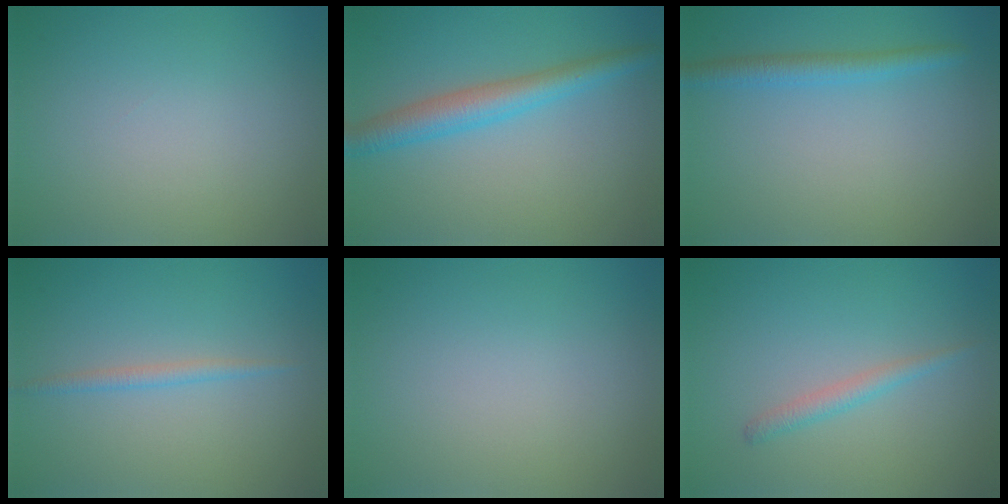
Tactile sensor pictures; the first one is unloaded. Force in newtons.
{"total": 3.9, "press": 3.9, "slide": 0.2}
{"total": 2.2, "press": 2.2, "slide": 0.2}
{"total": 1.2, "press": 1.2, "slide": 0.1}
{"total": 0.0}
{"total": 1.5, "press": 1.5, "slide": 0.0}